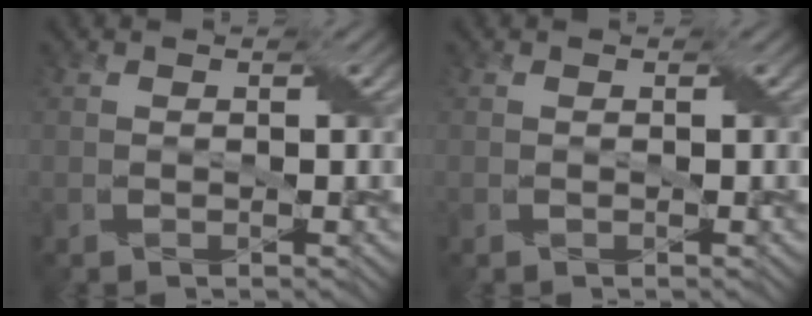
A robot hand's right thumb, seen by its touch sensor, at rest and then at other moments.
{"total": 0.0}